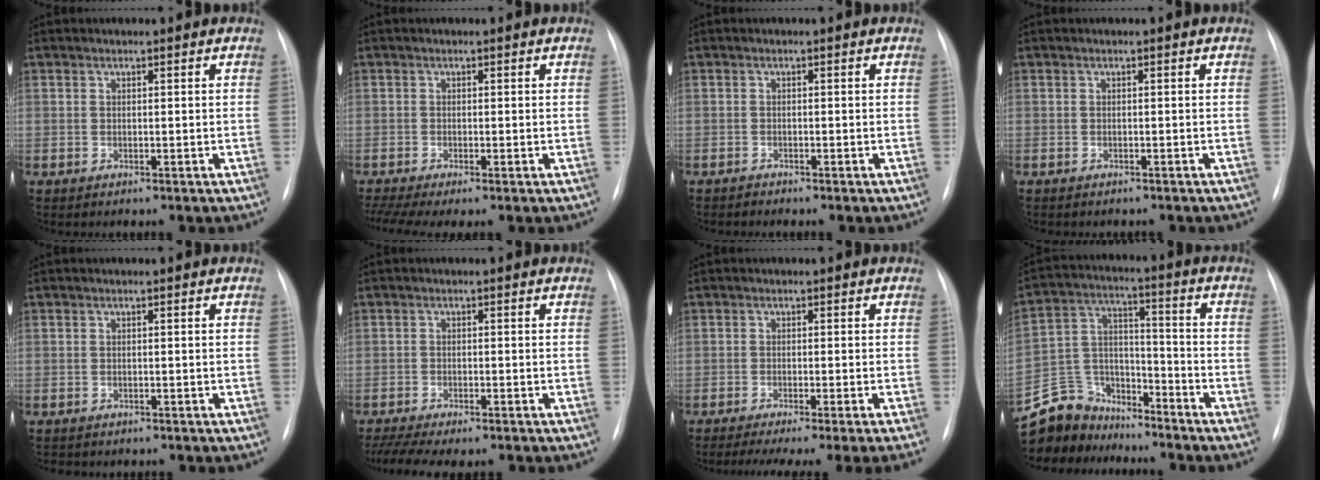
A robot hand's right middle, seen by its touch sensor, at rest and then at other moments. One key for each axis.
{"total": 4.8, "fx": -3.2, "fy": 0.9, "fz": 3.4, "tx": -0.073, "ty": -0.008, "tz": -0.057}
{"total": 0.6, "fx": -0.6, "fy": 0.1, "fz": -0.1, "tx": -0.008, "ty": -0.004, "tz": -0.011}
{"total": 1.3, "fx": -1.1, "fy": 0.5, "fz": 0.3, "tx": -0.015, "ty": -0.003, "tz": -0.012}
{"total": 3.4, "fx": -2.8, "fy": 1.5, "fz": 1.0, "tx": -0.019, "ty": -0.004, "tz": -0.029}
{"total": 11.1, "fx": -9.3, "fy": 2.7, "fz": 5.4, "tx": -0.099, "ty": -0.004, "tz": -0.131}
{"total": 12.1, "fx": -10.2, "fy": -1.8, "fz": 6.2, "tx": -0.076, "ty": -0.034, "tz": -0.142}
{"total": 13.3, "fx": -11.9, "fy": 5.8, "fz": 1.4, "tx": -0.040, "ty": 0.051, "tz": -0.216}